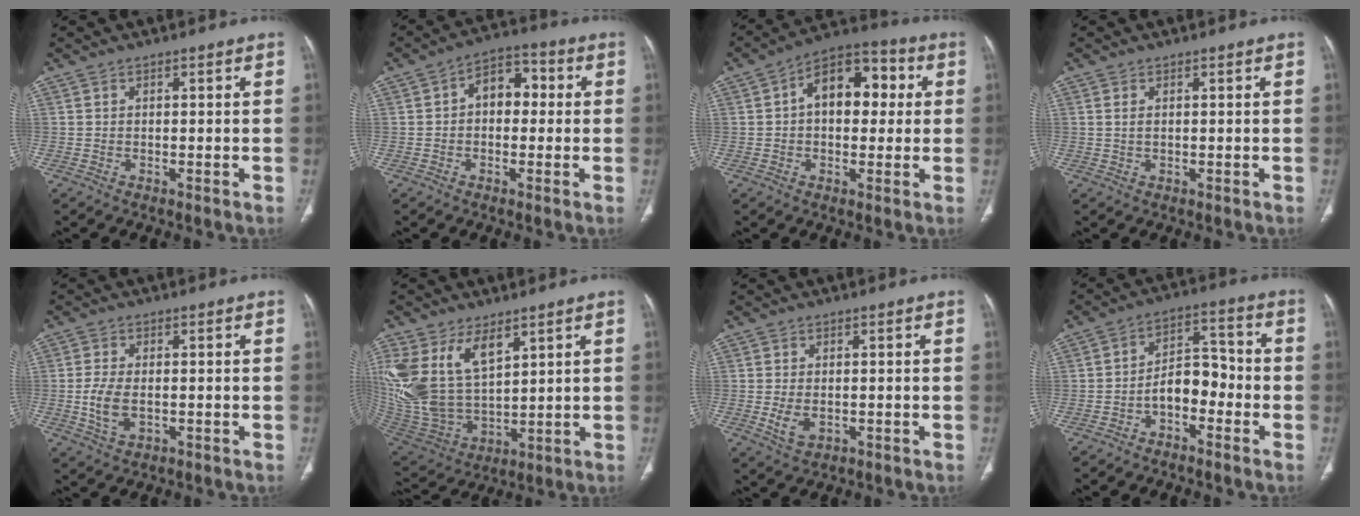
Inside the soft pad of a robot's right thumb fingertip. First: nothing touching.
{"total": 7.9, "force": [0.6, 5.4, 5.7], "torque": [-0.057, 0.028, 0.000]}
{"total": 13.3, "force": [2.2, 8.3, 10.2], "torque": [-0.116, 0.031, 0.023]}
{"total": 1.2, "force": [0.4, 0.6, 1.0], "torque": [-0.026, 0.003, 0.013]}
{"total": 6.0, "force": [-0.8, 3.4, 4.8], "torque": [-0.106, -0.004, -0.012]}
{"total": 19.3, "force": [8.4, 11.0, 13.4], "torque": [-0.274, -0.029, 0.184]}
{"total": 4.1, "force": [-0.7, 2.6, 3.1], "torque": [-0.061, -0.006, -0.005]}
{"total": 7.9, "force": [-3.0, 4.8, 5.5], "torque": [-0.068, 0.046, -0.060]}